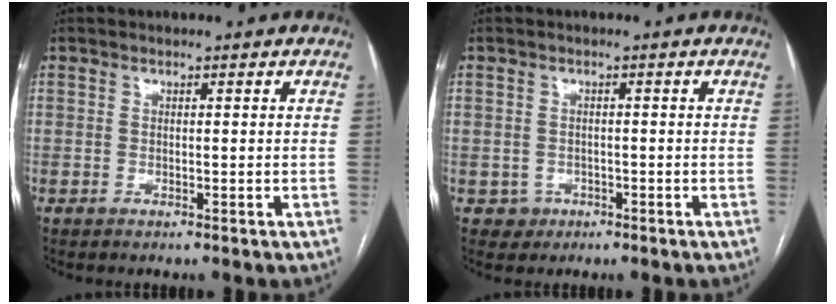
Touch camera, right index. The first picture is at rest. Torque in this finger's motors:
{"motor_torque": [-0.31, 0.02, -0.90, -0.21]}